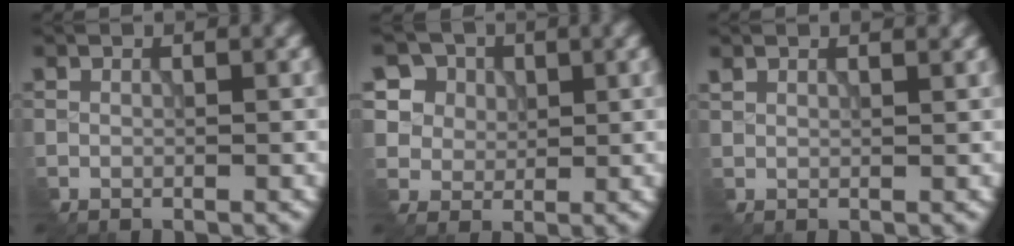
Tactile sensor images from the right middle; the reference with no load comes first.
{"total": 7.5, "force": [4.1, 5.8, 2.4], "torque": [-0.063, 0.004, 0.063]}
{"total": 1.7, "force": [1.6, 0.3, 0.2], "torque": [-0.010, 0.004, 0.033]}